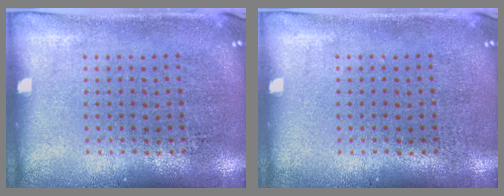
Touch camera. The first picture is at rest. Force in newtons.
{"total": 0.0}